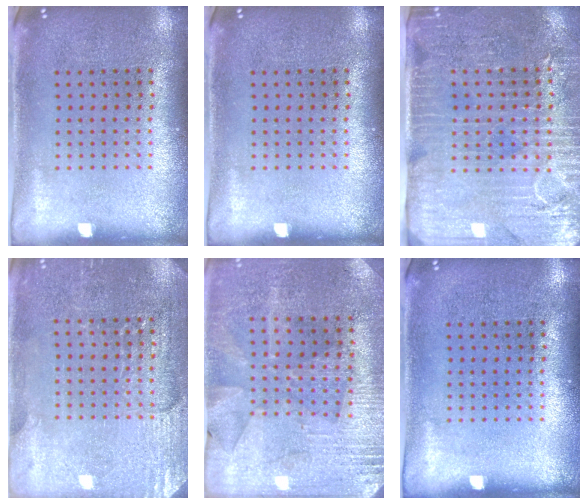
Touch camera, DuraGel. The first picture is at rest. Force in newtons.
{"total": 0.0}
{"total": 3.6, "press": 3.3, "slide": 1.4}
{"total": 2.9, "press": 2.8, "slide": 0.3}
{"total": 2.8, "press": 2.7, "slide": 0.7}
{"total": 0.0}